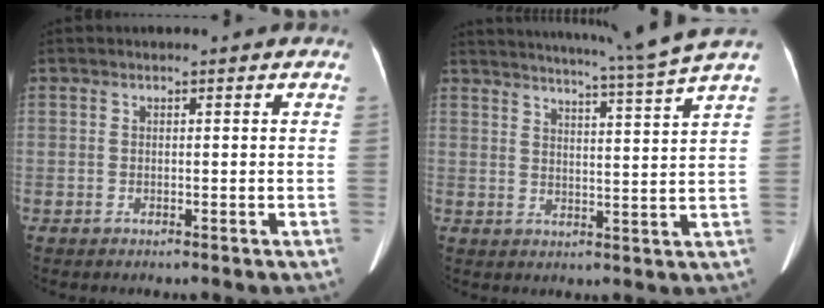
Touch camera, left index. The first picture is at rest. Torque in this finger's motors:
{"motor_torque": [-0.53, -1.61, 0.15, 0.09]}